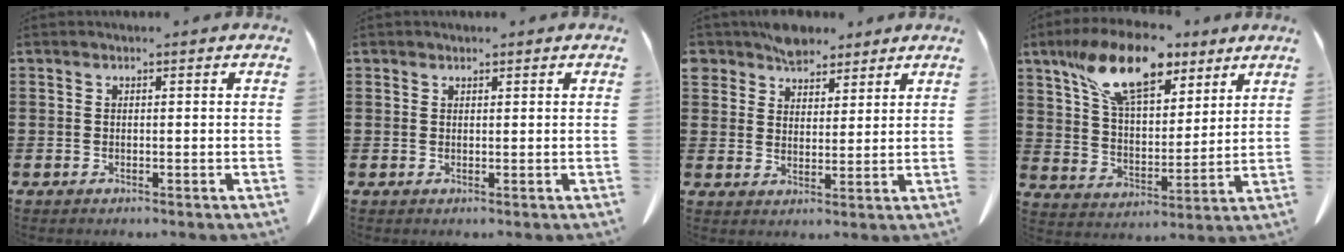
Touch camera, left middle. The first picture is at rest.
{"total": 0.9, "force": [0.8, 0.3, 0.1], "torque": [-0.004, 0.000, 0.017]}
{"total": 5.9, "force": [4.9, 3.0, 1.2], "torque": [-0.045, -0.001, 0.097]}
{"total": 13.9, "force": [8.9, 6.0, 8.8], "torque": [-0.177, -0.013, 0.163]}